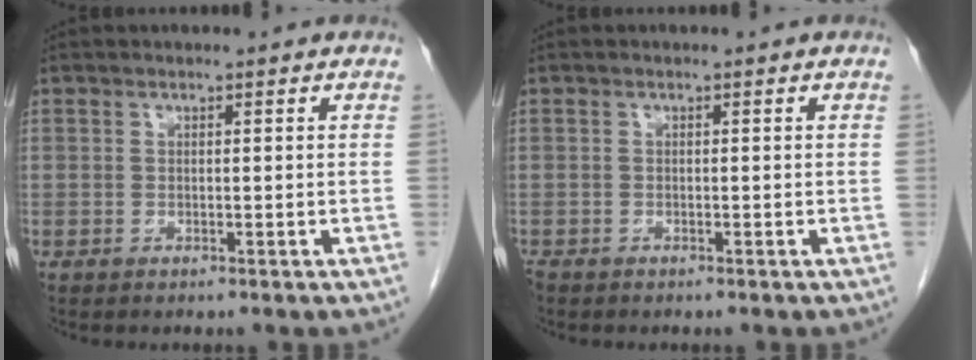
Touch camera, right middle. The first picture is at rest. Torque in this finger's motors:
{"motor_torque": [0.00, -0.58, 0.00, 0.00]}